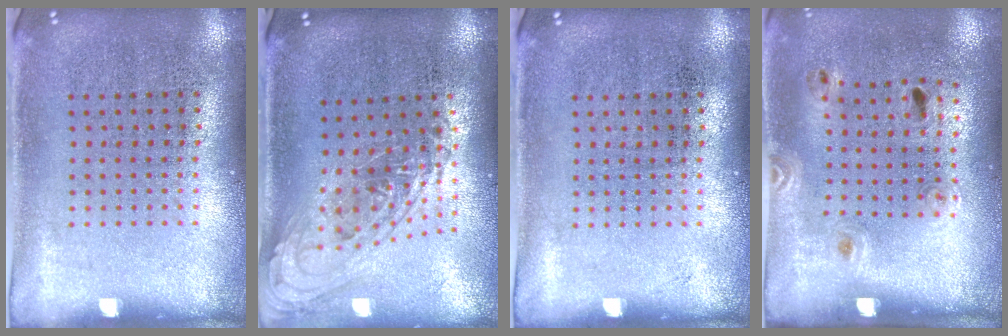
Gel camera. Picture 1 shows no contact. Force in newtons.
{"total": 1.1, "press": 1.0, "slide": 0.4}
{"total": 0.0}
{"total": 1.5, "press": 0.8, "slide": 1.3}